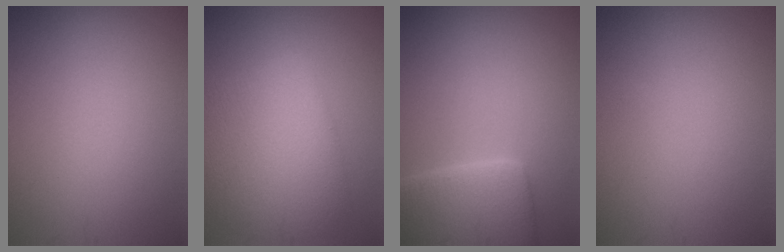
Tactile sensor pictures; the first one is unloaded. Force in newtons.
{"total": 7.0, "press": 7.0, "slide": 0.2}
{"total": 7.7, "press": 7.7, "slide": 0.6}
{"total": 0.0}